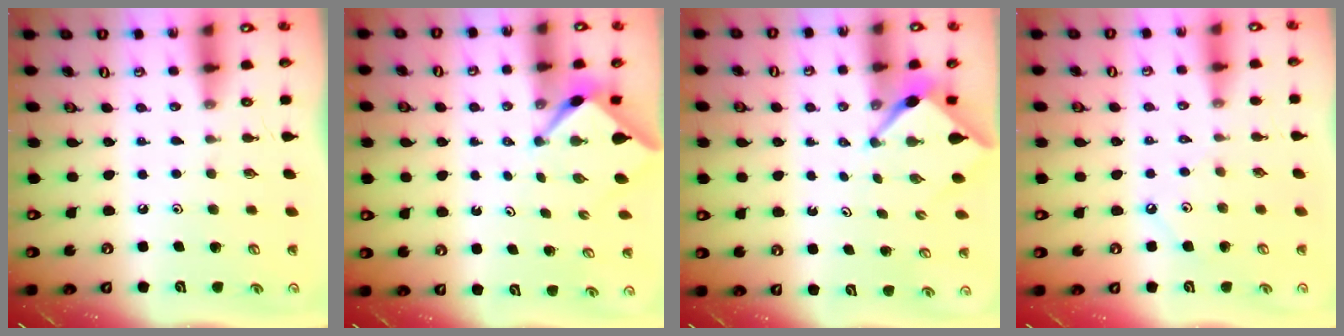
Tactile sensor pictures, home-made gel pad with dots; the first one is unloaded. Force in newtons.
{"total": 2.4, "press": 2.4, "slide": 0.3}
{"total": 2.5, "press": 2.5, "slide": 0.3}
{"total": 2.4, "press": 2.4, "slide": 0.4}